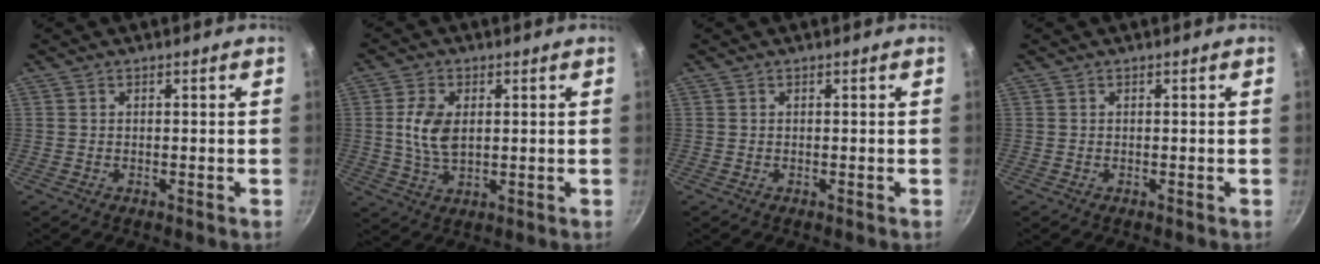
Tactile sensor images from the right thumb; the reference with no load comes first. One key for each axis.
{"total": 7.4, "fx": 1.0, "fy": 4.4, "fz": 5.9, "tx": -0.109, "ty": -0.004, "tz": 0.020}
{"total": 0.0}
{"total": 0.0}